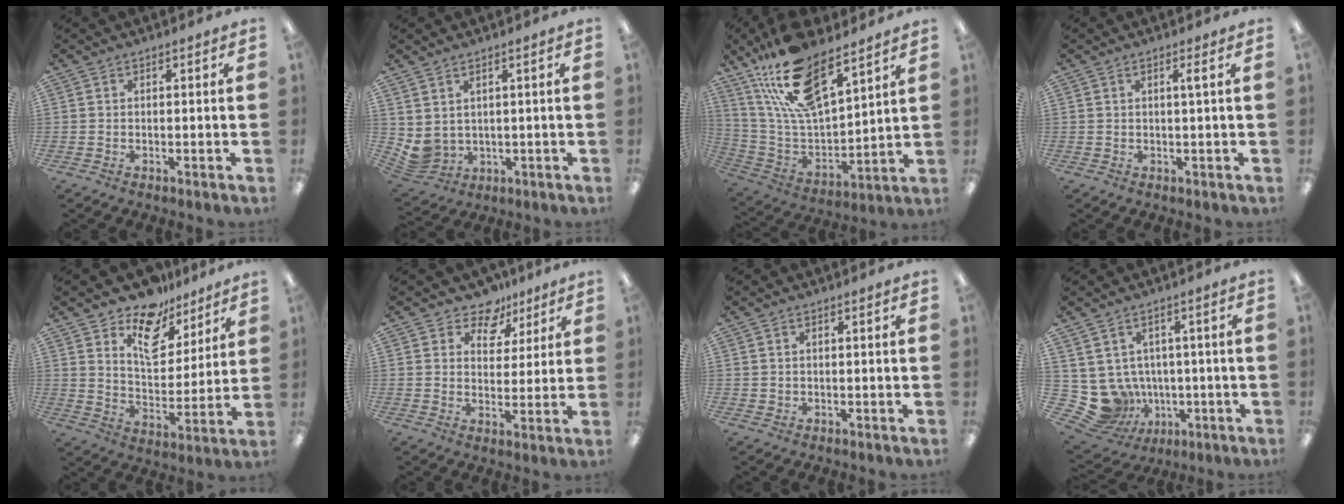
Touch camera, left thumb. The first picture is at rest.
{"total": 3.8, "force": [1.7, 3.0, 1.5], "torque": [-0.055, -0.020, 0.030]}
{"total": 19.6, "force": [14.5, 6.6, 11.3], "torque": [-0.221, -0.083, 0.260]}
{"total": 1.2, "force": [0.3, -0.4, 1.1], "torque": [-0.020, -0.004, 0.003]}
{"total": 13.0, "force": [9.6, 7.0, 5.2], "torque": [-0.085, -0.062, 0.178]}
{"total": 8.6, "force": [6.5, 5.2, 2.0], "torque": [-0.031, -0.047, 0.120]}
{"total": 0.5, "force": [0.2, 0.5, 0.0], "torque": [0.000, 0.002, 0.004]}
{"total": 9.9, "force": [-1.4, 9.4, 2.8], "torque": [-0.089, -0.012, -0.011]}